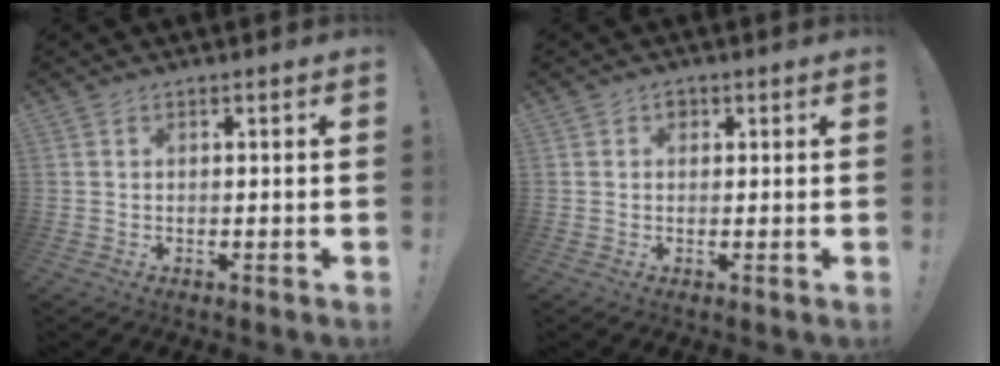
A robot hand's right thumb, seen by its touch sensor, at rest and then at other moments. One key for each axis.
{"total": 1.6, "fx": 0.4, "fy": 1.4, "fz": 0.7, "tx": -0.008, "ty": 0.002, "tz": 0.005}